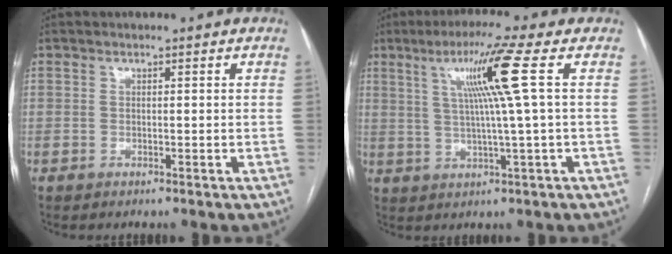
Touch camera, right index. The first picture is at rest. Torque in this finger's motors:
{"motor_torque": [0.79, 0.13, 0.31, 0.13]}